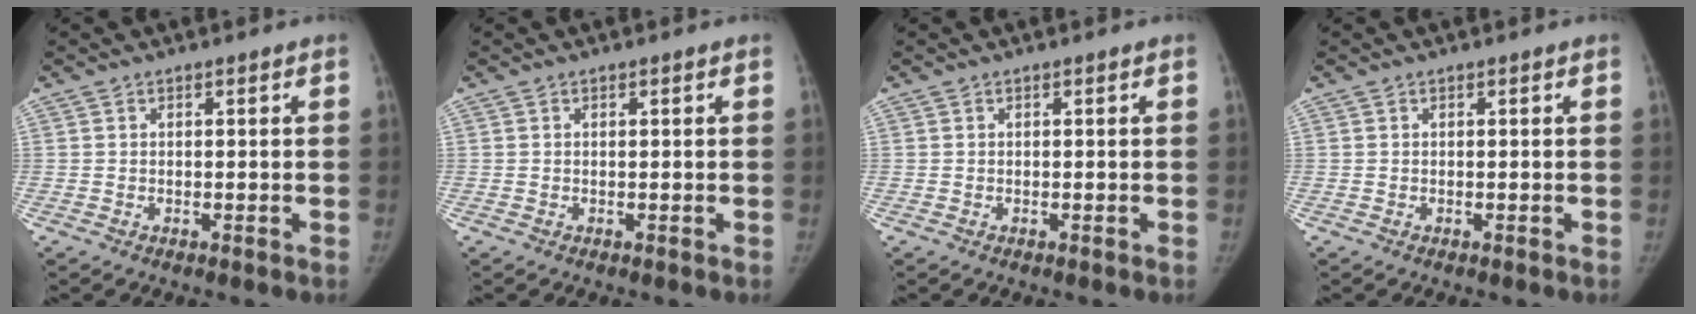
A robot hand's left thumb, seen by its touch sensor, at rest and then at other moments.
{"total": 0.0}
{"total": 0.0}
{"total": 0.0}